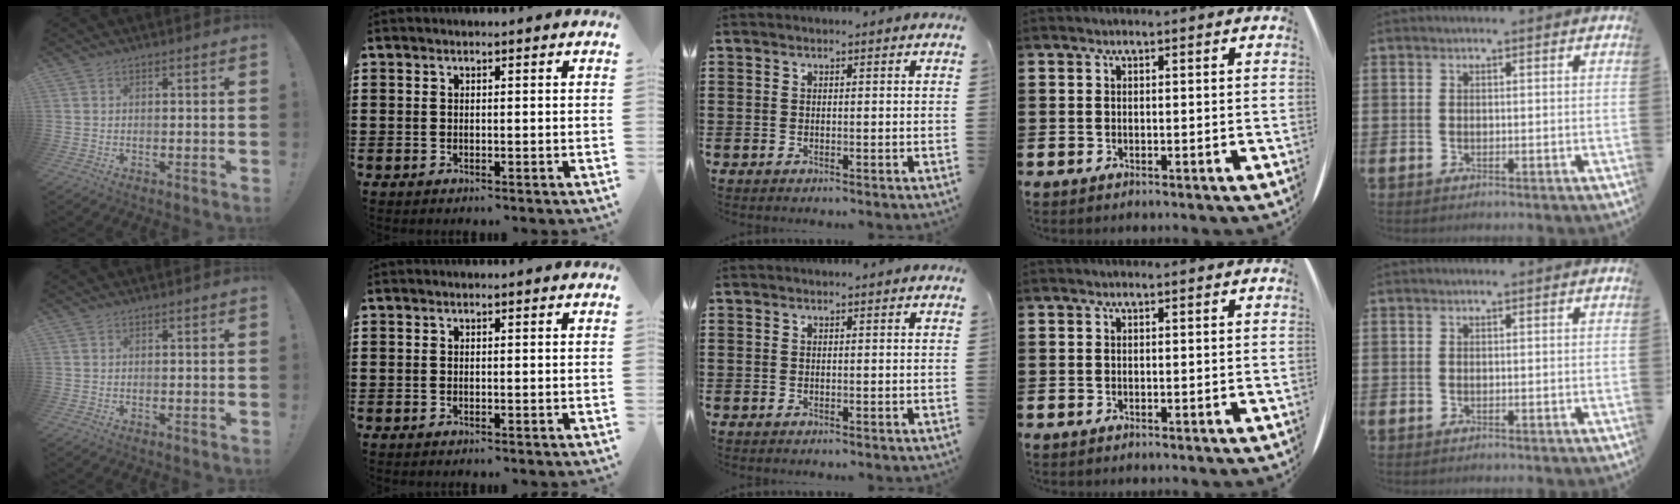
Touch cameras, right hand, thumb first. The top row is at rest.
{}